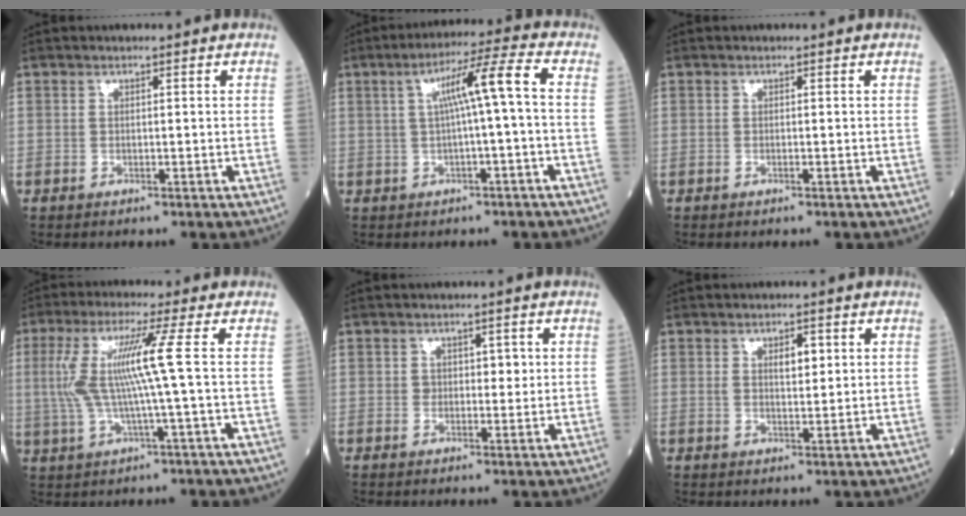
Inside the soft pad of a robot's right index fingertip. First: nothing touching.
{"total": 7.4, "force": [0.4, -0.6, 7.4], "torque": [-0.120, 0.022, 0.008]}
{"total": 0.0}
{"total": 9.0, "force": [0.9, -1.1, 8.9], "torque": [-0.192, 0.011, 0.019]}
{"total": 2.2, "force": [0.5, 1.5, 1.5], "torque": [-0.013, 0.002, 0.006]}
{"total": 2.9, "force": [1.1, 1.1, 2.5], "torque": [-0.040, -0.001, 0.017]}